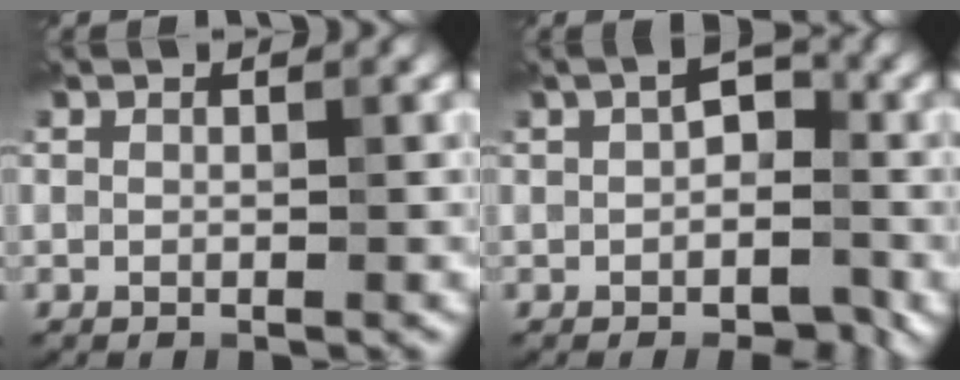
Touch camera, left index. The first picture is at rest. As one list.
[{"total": 3.7, "force": [-0.6, 2.3, 2.9], "torque": [-0.034, 0.002, -0.013]}]